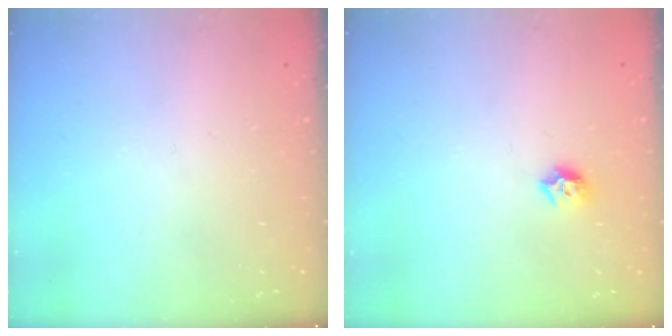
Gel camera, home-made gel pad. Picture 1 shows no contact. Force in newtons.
{"total": 6.2, "press": 6.2, "slide": 0.8}